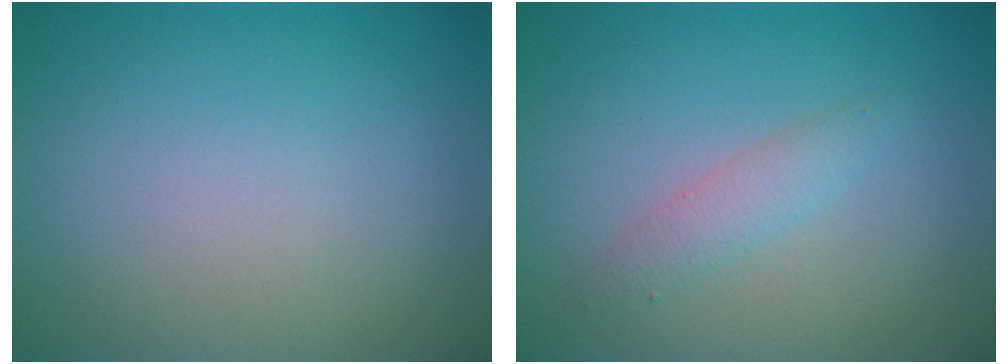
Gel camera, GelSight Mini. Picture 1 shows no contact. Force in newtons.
{"total": 1.7, "press": 1.7, "slide": 0.1}